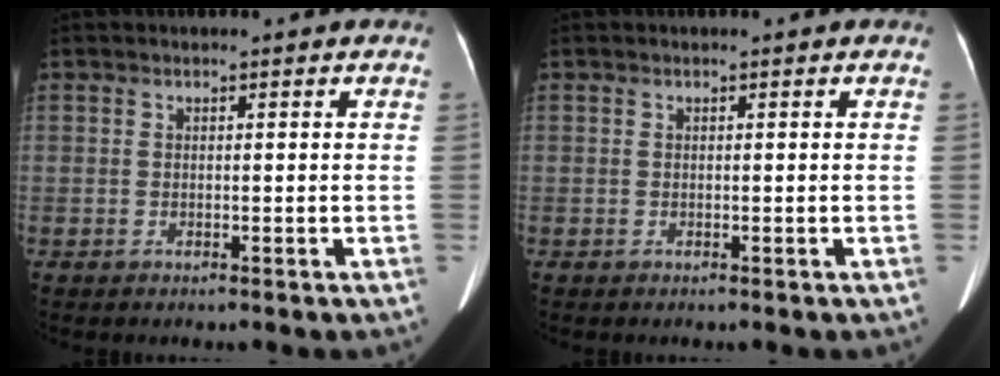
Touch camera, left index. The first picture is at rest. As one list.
[{"total": 0.0}]